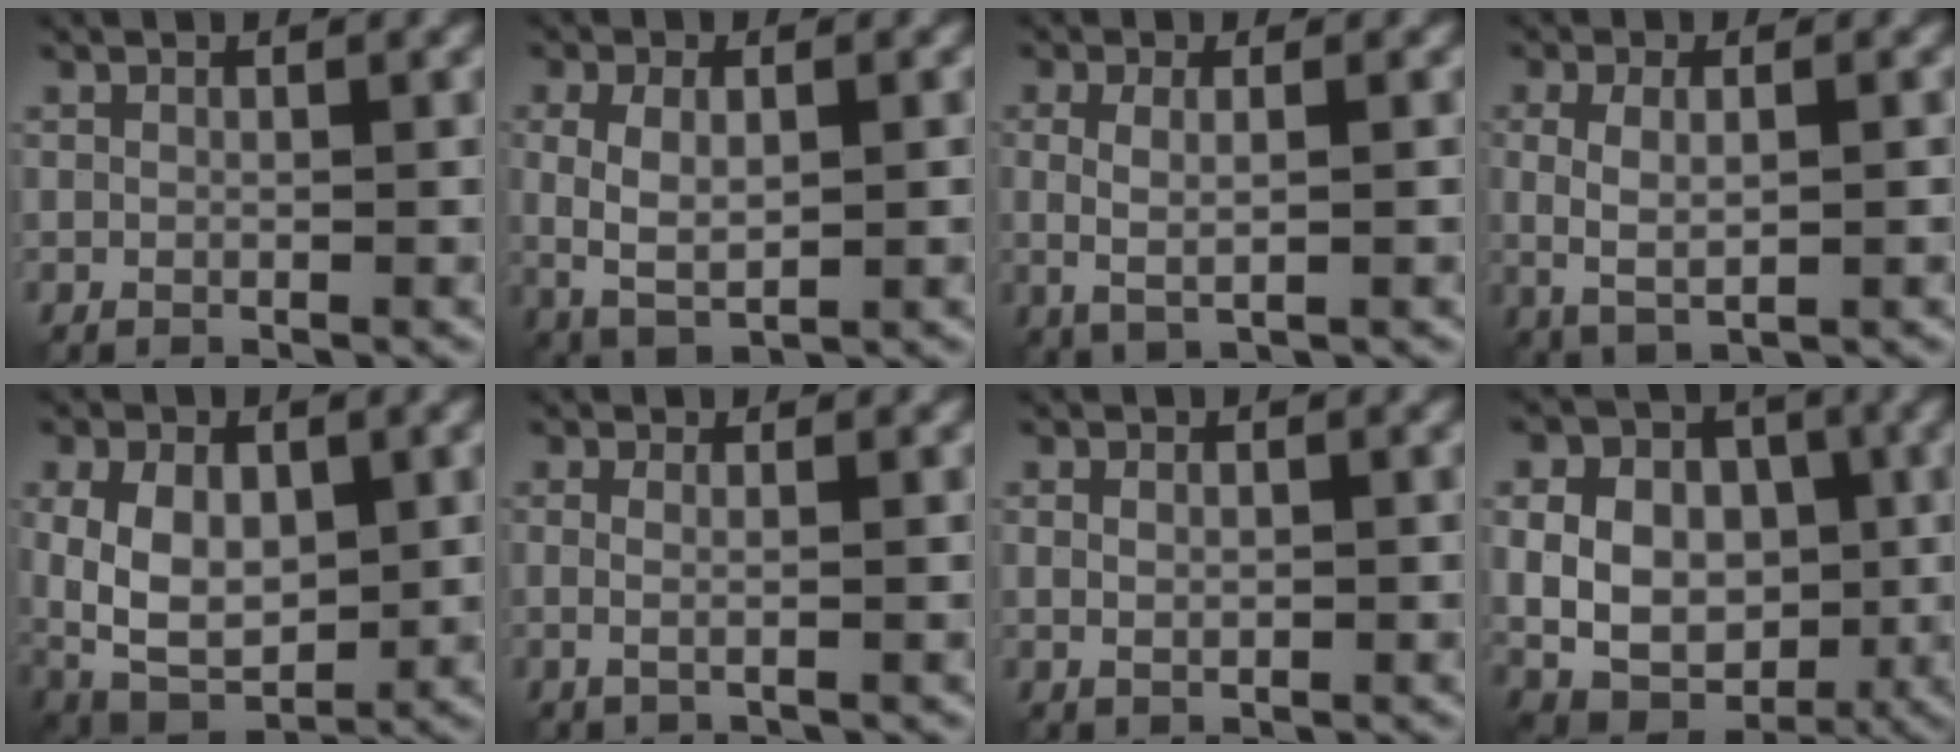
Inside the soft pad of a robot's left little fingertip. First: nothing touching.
{"total": 4.4, "force": [0.0, 2.2, 3.9], "torque": [-0.082, -0.001, 0.004]}
{"total": 2.6, "force": [0.1, 0.7, 2.5], "torque": [-0.051, 0.000, 0.001]}
{"total": 3.5, "force": [0.0, 1.4, 3.2], "torque": [-0.070, 0.000, 0.002]}
{"total": 8.7, "force": [0.3, 5.5, 6.8], "torque": [-0.143, -0.002, 0.007]}
{"total": 1.4, "force": [0.1, 0.4, 1.3], "torque": [-0.025, 0.002, -0.002]}
{"total": 1.5, "force": [0.1, 1.0, 1.2], "torque": [-0.022, -0.001, 0.005]}
{"total": 12.7, "force": [1.2, 10.5, 7.1], "torque": [-0.130, 0.025, 0.014]}